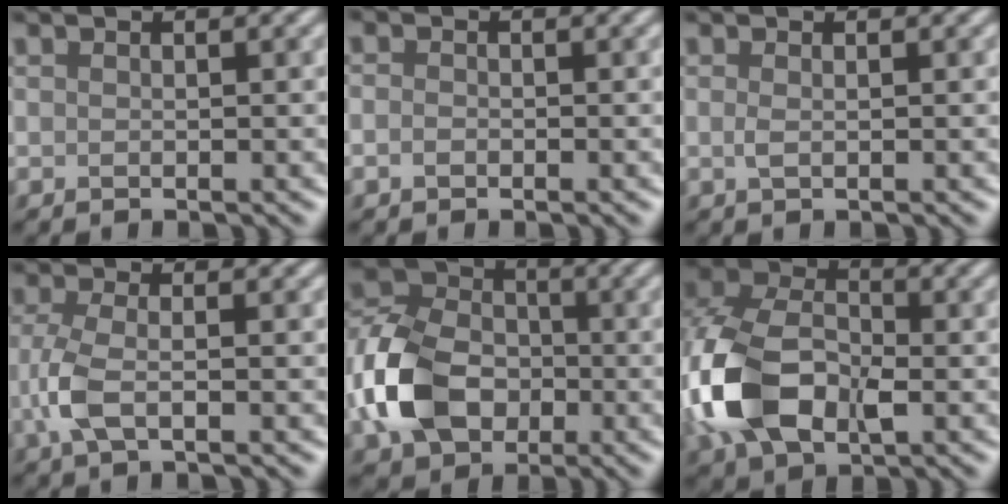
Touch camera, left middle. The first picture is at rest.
{"total": 0.9, "force": [-0.4, 0.7, 0.4], "torque": [-0.008, 0.001, -0.013]}
{"total": 0.7, "force": [-0.1, 0.3, 0.6], "torque": [-0.019, -0.001, -0.002]}
{"total": 3.3, "force": [-0.8, 1.4, 2.9], "torque": [-0.077, 0.000, -0.022]}
{"total": 9.1, "force": [-2.8, 6.7, 5.4], "torque": [-0.123, 0.007, -0.073]}
{"total": 10.6, "force": [-2.5, 7.0, 7.5], "torque": [-0.180, 0.001, -0.063]}